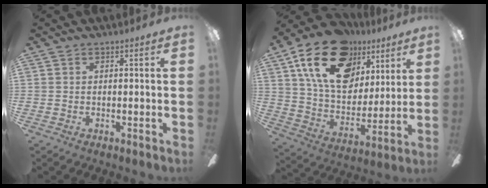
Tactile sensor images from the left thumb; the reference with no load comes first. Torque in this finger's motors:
{"motor_torque": [2.20, 2.32, 1.38, -1.38, 0.23]}